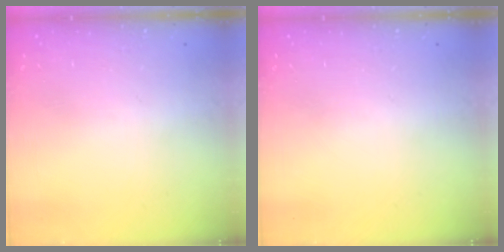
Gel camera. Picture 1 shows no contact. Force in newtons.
{"total": 0.0}